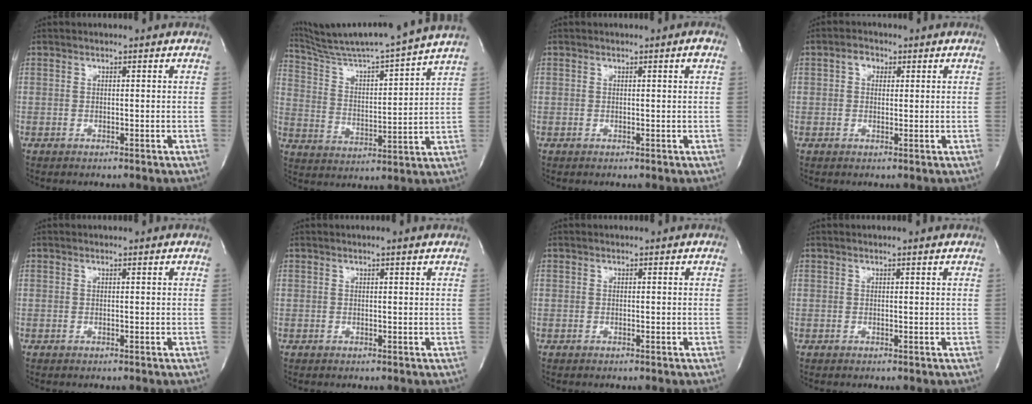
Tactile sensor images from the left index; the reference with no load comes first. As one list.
[{"total": 20.2, "force": [18.3, -2.4, 8.1], "torque": [-0.151, -0.035, 0.279]}, {"total": 1.0, "force": [0.4, -0.2, 0.9], "torque": [-0.016, -0.002, 0.006]}, {"total": 2.3, "force": [0.8, 1.7, 1.3], "torque": [-0.024, 0.008, 0.012]}, {"total": 0.0}, {"total": 1.0, "force": [0.8, -0.3, 0.5], "torque": [-0.019, 0.001, 0.017]}, {"total": 0.0}, {"total": 0.6, "force": [0.6, -0.1, 0.3], "torque": [-0.013, -0.001, 0.011]}]